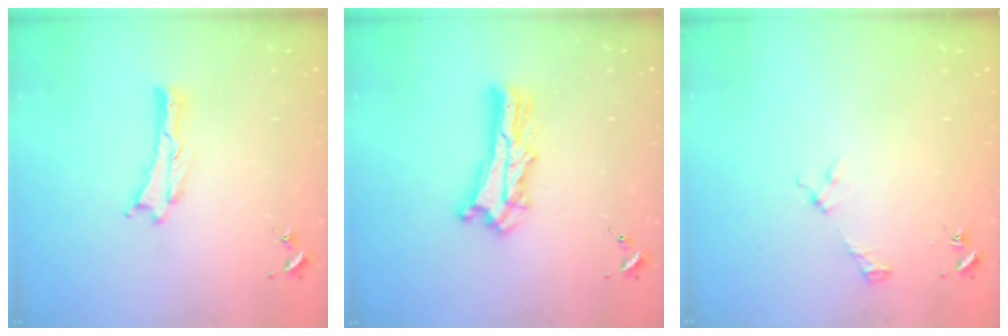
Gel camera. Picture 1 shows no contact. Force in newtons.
{"total": 7.2, "press": 7.1, "slide": 0.6}
{"total": 2.2, "press": 2.2, "slide": 0.3}